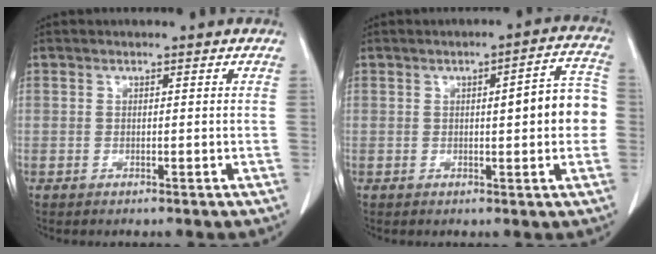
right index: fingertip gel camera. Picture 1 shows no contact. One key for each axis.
{"total": 7.6, "fx": 0.0, "fy": 1.6, "fz": 7.5, "tx": -0.092, "ty": 0.025, "tz": -0.001}